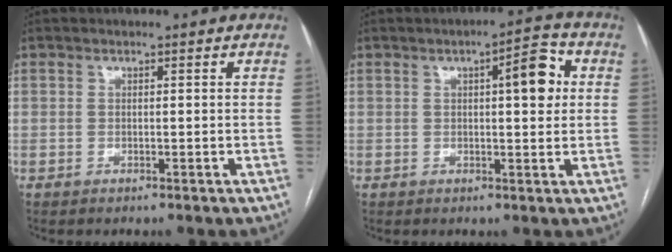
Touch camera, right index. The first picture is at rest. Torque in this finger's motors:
{"motor_torque": [0.82, 0.27, 0.21, 0.06]}